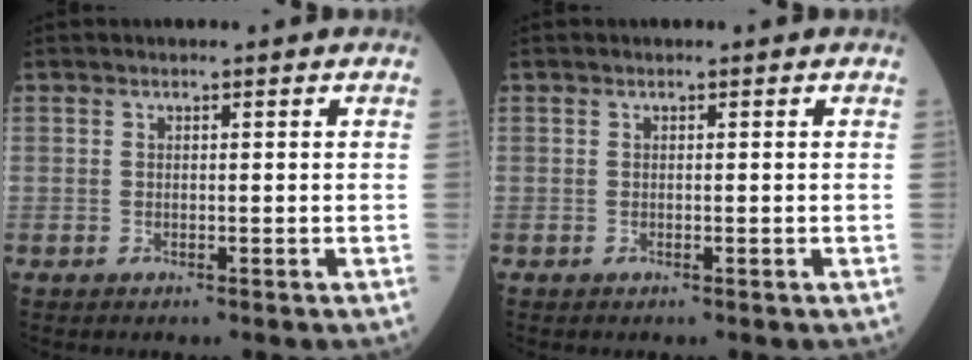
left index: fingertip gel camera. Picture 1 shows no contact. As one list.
[{"total": 0.0}]